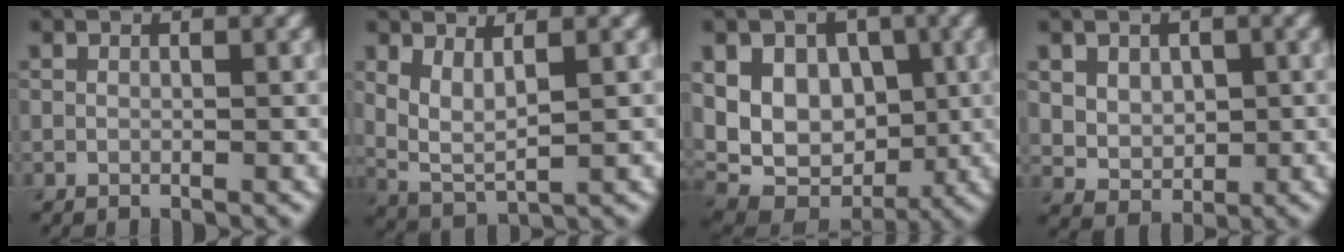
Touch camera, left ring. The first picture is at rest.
{"total": 3.2, "force": [1.2, 1.1, 2.7], "torque": [-0.064, -0.011, 0.029]}
{"total": 9.7, "force": [1.6, 7.3, 6.1], "torque": [-0.092, 0.011, 0.016]}
{"total": 4.2, "force": [1.3, 3.2, 2.3], "torque": [-0.050, 0.002, 0.030]}